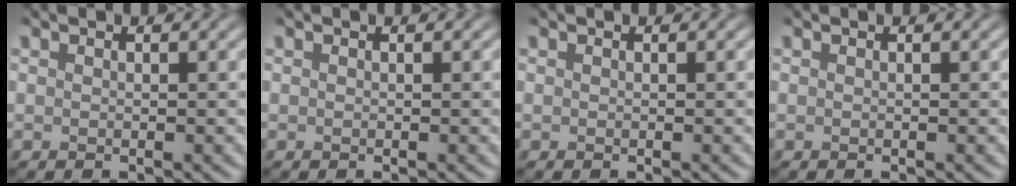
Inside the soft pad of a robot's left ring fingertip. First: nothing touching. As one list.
[{"total": 0.0}, {"total": 0.0}, {"total": 0.0}]